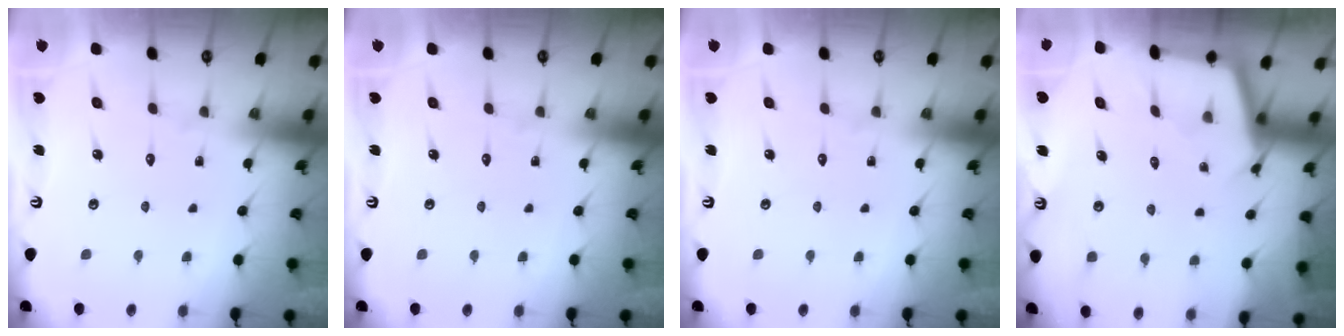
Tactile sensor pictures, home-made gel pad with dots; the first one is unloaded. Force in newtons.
{"total": 0.0}
{"total": 0.0}
{"total": 2.5, "press": 2.5, "slide": 0.2}